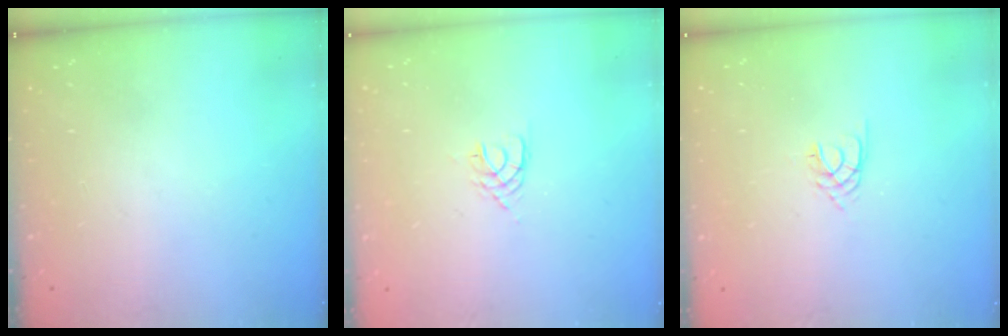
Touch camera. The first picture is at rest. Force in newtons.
{"total": 2.0, "press": 1.9, "slide": 0.3}
{"total": 2.1, "press": 2.1, "slide": 0.3}